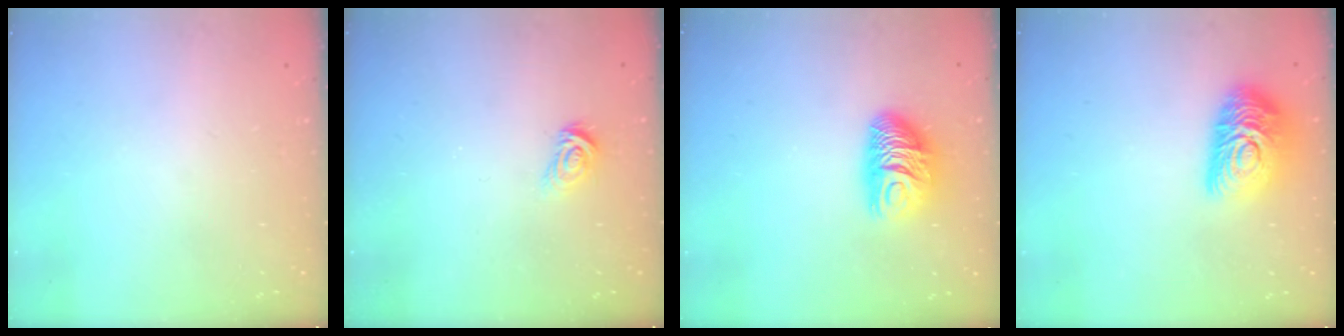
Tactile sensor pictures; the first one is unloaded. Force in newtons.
{"total": 3.4, "press": 3.3, "slide": 0.5}
{"total": 11.3, "press": 11.3, "slide": 1.2}
{"total": 14.2, "press": 14.2, "slide": 0.8}